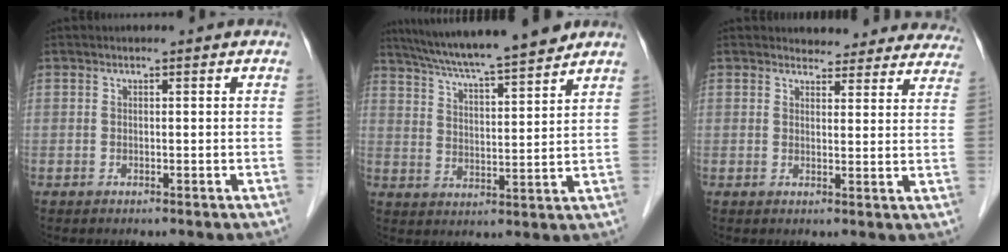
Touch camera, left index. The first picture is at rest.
{"total": 15.6, "force": [13.5, 0.2, 7.7], "torque": [-0.130, 0.012, 0.210]}
{"total": 13.1, "force": [12.3, 4.2, 1.4], "torque": [0.023, -0.018, 0.115]}